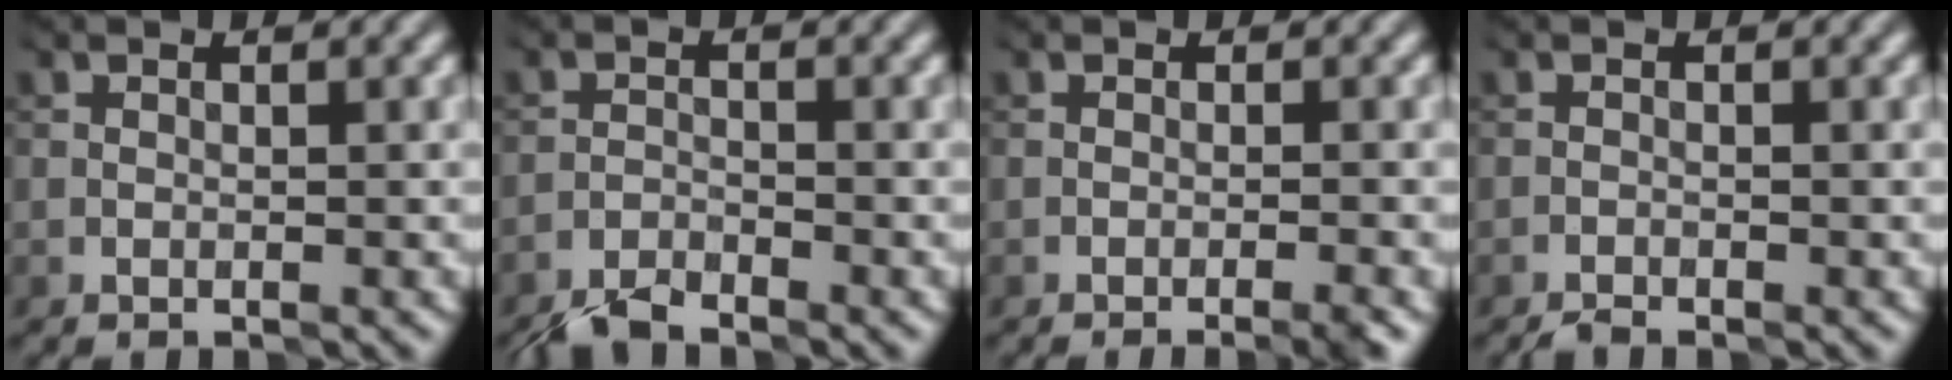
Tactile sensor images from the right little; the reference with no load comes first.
{"total": 3.3, "force": [-3.0, 0.7, 1.2], "torque": [-0.021, -0.005, -0.064]}
{"total": 2.9, "force": [-2.1, 0.2, 2.0], "torque": [-0.039, 0.003, -0.030]}
{"total": 1.0, "force": [-1.0, -0.1, 0.0], "torque": [0.000, 0.000, -0.024]}